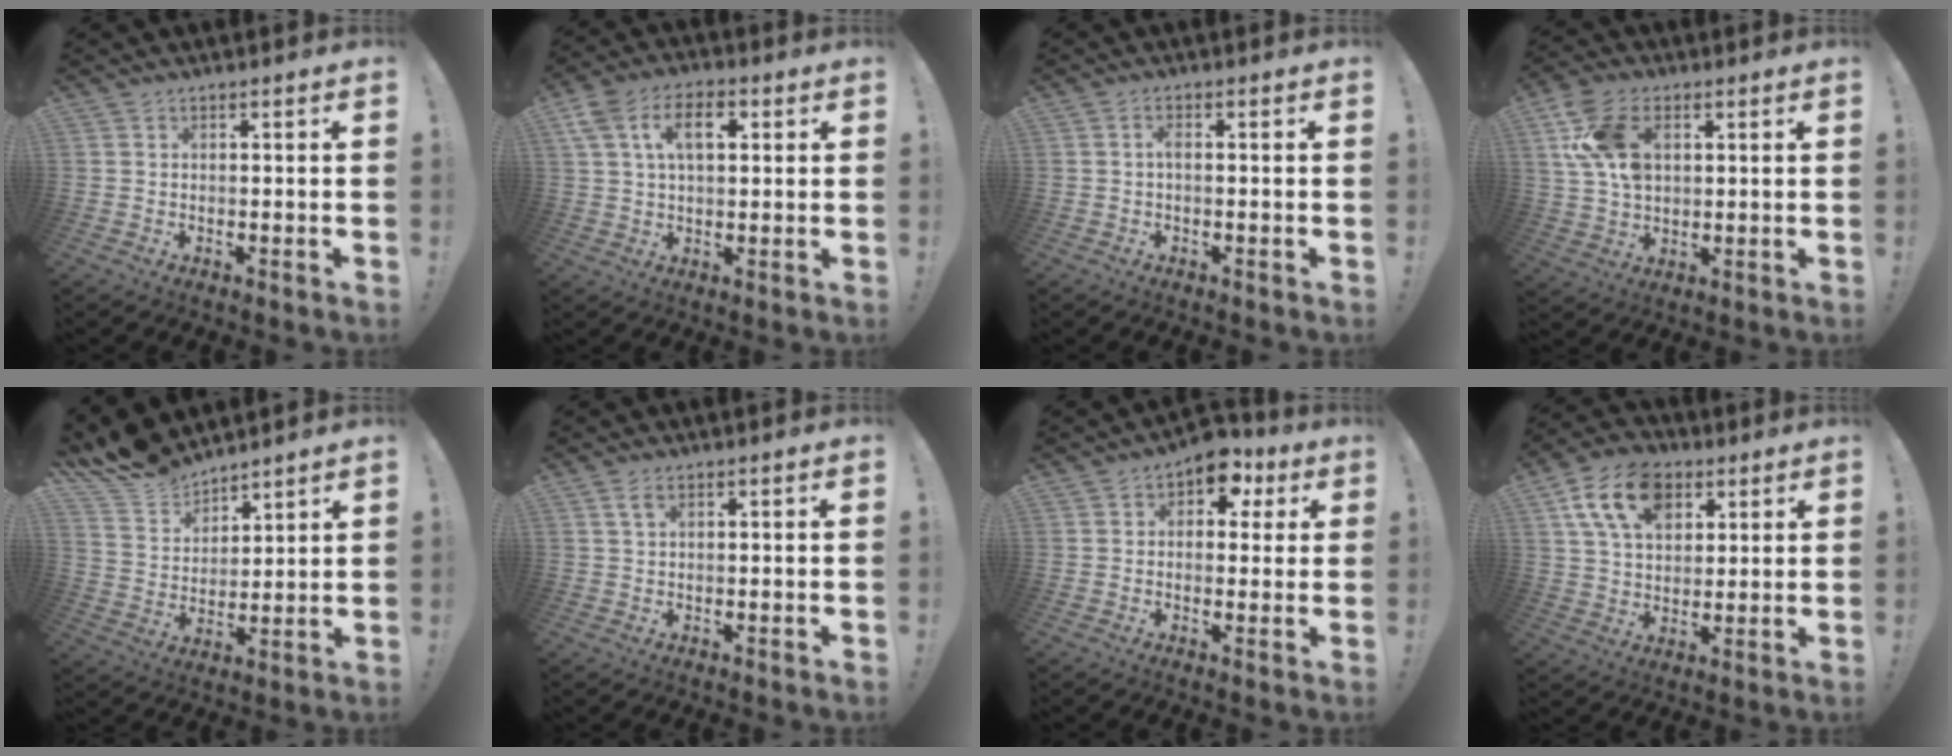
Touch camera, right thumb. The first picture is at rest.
{"total": 11.3, "force": [3.4, 6.6, 8.5], "torque": [-0.148, 0.012, 0.062]}
{"total": 1.6, "force": [-0.4, 0.4, 1.4], "torque": [-0.028, 0.006, -0.009]}
{"total": 14.8, "force": [4.5, 9.9, 10.0], "torque": [-0.198, 0.001, 0.089]}
{"total": 11.8, "force": [11.0, 4.4, 1.0], "torque": [-0.045, -0.093, 0.210]}
{"total": 2.6, "force": [1.4, 1.2, 1.8], "torque": [-0.023, -0.005, 0.022]}
{"total": 7.0, "force": [2.9, 5.2, 3.7], "torque": [-0.037, -0.011, 0.050]}
{"total": 16.1, "force": [7.2, 10.9, 9.3], "torque": [-0.149, -0.018, 0.139]}